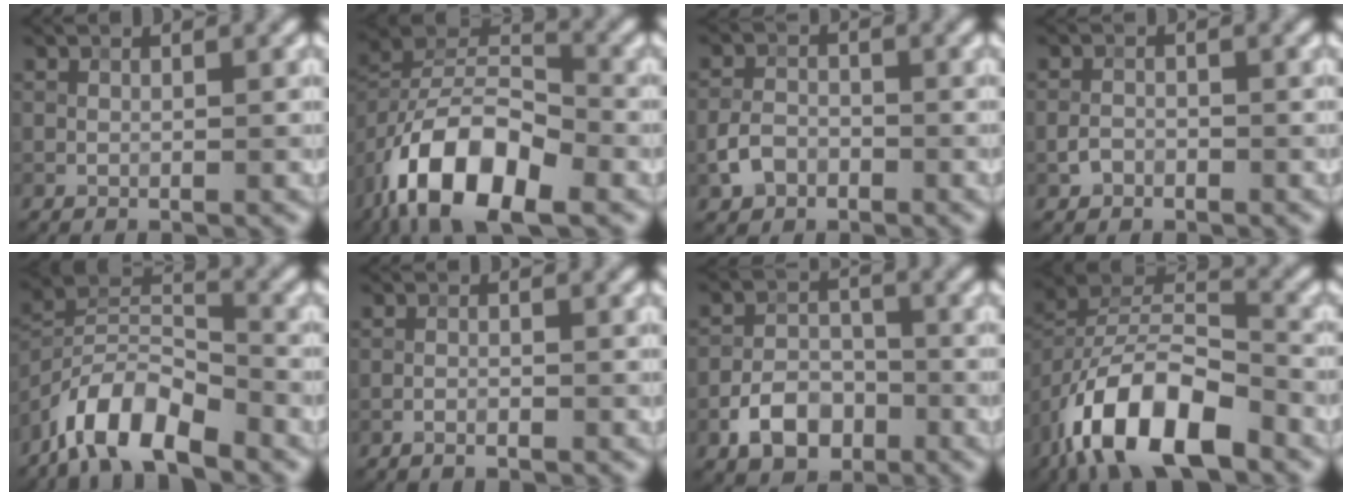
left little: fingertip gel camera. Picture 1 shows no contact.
{"total": 12.0, "force": [-6.9, 5.4, 8.2], "torque": [-0.147, 0.008, -0.137]}
{"total": 2.5, "force": [-1.6, 1.6, 0.9], "torque": [-0.012, 0.004, -0.035]}
{"total": 1.2, "force": [-1.0, 0.6, 0.2], "torque": [0.002, 0.003, -0.022]}
{"total": 7.9, "force": [-6.0, 2.4, 4.6], "torque": [-0.075, 0.010, -0.120]}
{"total": 1.1, "force": [-0.9, 0.2, 0.4], "torque": [-0.002, 0.001, -0.014]}
{"total": 4.4, "force": [-2.6, 2.8, 2.2], "torque": [-0.037, 0.002, -0.049]}
{"total": 11.6, "force": [-7.0, 4.8, 7.9], "torque": [-0.142, 0.009, -0.138]}